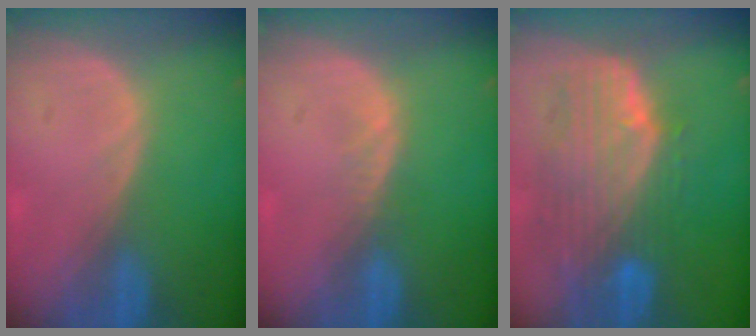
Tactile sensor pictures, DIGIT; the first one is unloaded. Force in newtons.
{"total": 1.1, "press": 1.1, "slide": 0.3}
{"total": 10.3, "press": 9.0, "slide": 5.1}